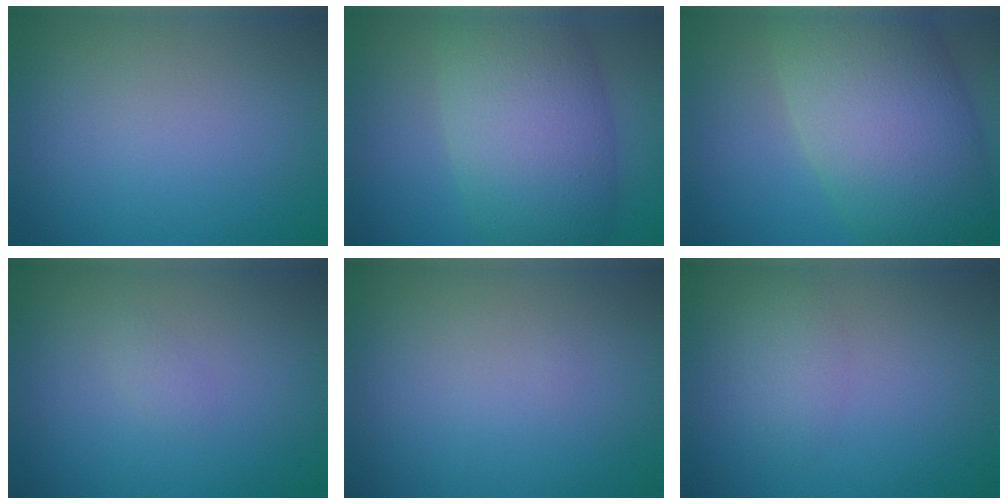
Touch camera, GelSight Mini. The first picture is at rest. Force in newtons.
{"total": 9.9, "press": 9.9, "slide": 0.4}
{"total": 12.5, "press": 12.5, "slide": 0.7}
{"total": 0.6, "press": 0.6, "slide": 0.0}
{"total": 0.0}
{"total": 1.6, "press": 1.6, "slide": 0.0}